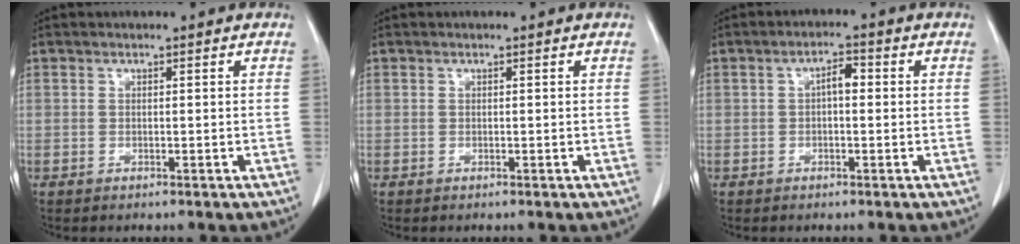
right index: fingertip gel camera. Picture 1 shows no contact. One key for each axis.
{"total": 0.0}
{"total": 2.8, "fx": 0.1, "fy": 1.1, "fz": 2.5, "tx": -0.040, "ty": 0.012, "tz": 0.000}